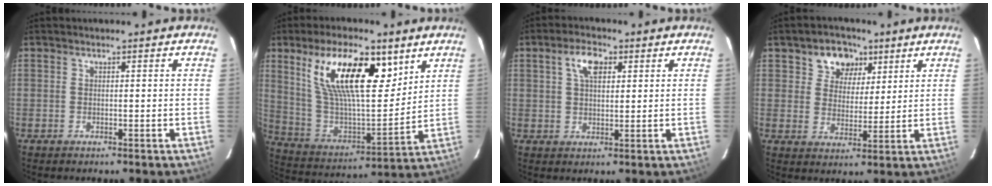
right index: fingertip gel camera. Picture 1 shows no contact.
{"total": 20.9, "force": [10.4, 8.0, 16.3], "torque": [-0.296, 0.009, 0.196]}
{"total": 5.2, "force": [2.1, 2.7, 3.9], "torque": [-0.070, 0.014, 0.037]}
{"total": 7.6, "force": [4.0, 6.0, 2.4], "torque": [-0.041, 0.013, 0.066]}